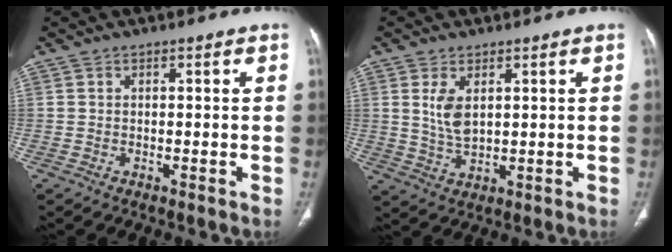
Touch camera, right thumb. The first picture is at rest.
{"total": 5.4, "force": [1.7, 2.8, 4.3], "torque": [-0.082, -0.012, 0.044]}